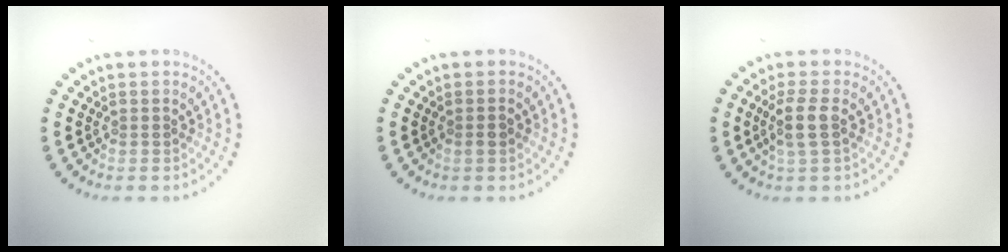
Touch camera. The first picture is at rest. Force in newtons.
{"total": 1.0, "press": 0.9, "slide": 0.4}
{"total": 2.4, "press": 2.0, "slide": 1.2}